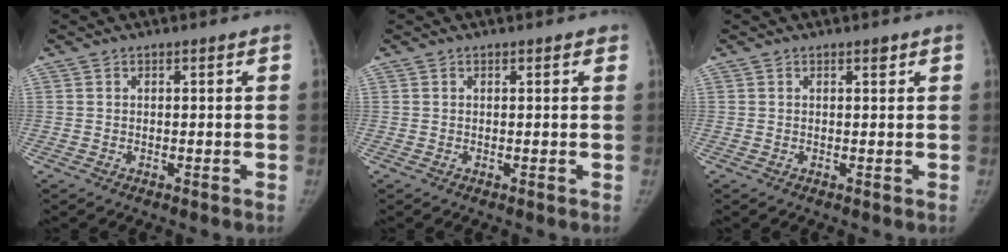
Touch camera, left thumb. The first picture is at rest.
{"total": 0.8, "force": [0.5, 0.4, 0.5], "torque": [0.000, 0.000, 0.002]}
{"total": 0.9, "force": [0.5, 0.4, 0.5], "torque": [-0.002, -0.002, 0.007]}